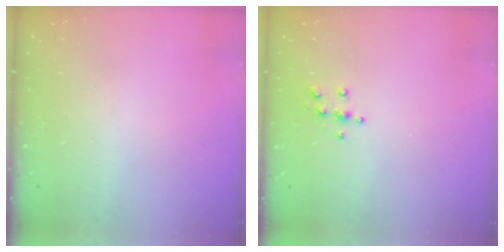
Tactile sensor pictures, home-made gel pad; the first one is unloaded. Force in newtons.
{"total": 5.5, "press": 5.5, "slide": 0.4}